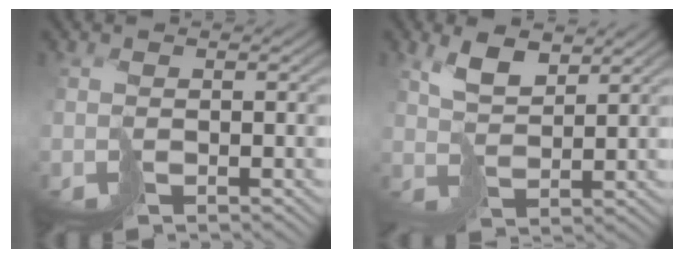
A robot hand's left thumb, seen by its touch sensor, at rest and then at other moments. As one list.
[{"total": 4.7, "force": [3.0, 2.0, 3.1], "torque": [-0.072, 0.001, 0.057]}]